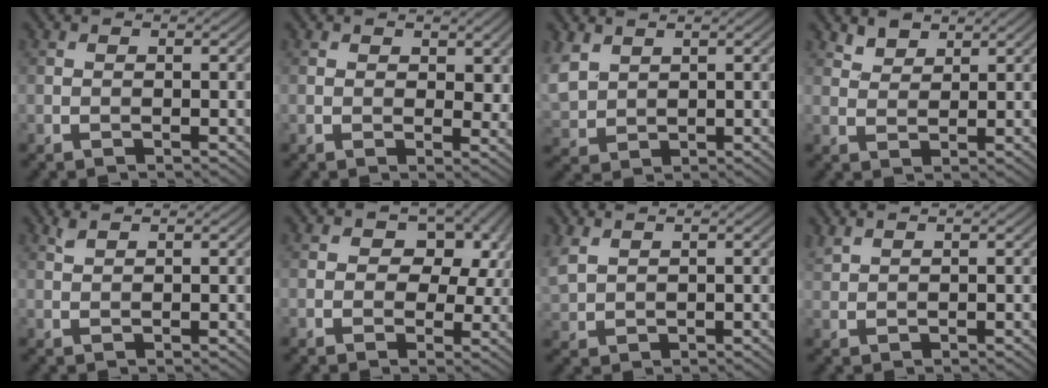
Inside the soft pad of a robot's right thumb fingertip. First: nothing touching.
{"total": 3.5, "force": [1.5, 2.2, 2.4], "torque": [-0.037, -0.005, 0.023]}
{"total": 4.8, "force": [2.6, 3.2, 2.5], "torque": [-0.084, 0.002, 0.062]}
{"total": 2.7, "force": [2.2, 1.2, 0.9], "torque": [-0.021, -0.001, 0.049]}
{"total": 1.1, "force": [0.9, 0.1, 0.6], "torque": [-0.022, 0.004, 0.021]}
{"total": 9.3, "force": [2.7, 6.4, 6.2], "torque": [-0.080, 0.005, 0.030]}
{"total": 3.1, "force": [2.0, 1.7, 1.7], "torque": [-0.060, 0.005, 0.051]}
{"total": 1.5, "force": [1.3, 0.3, 0.5], "torque": [-0.021, 0.006, 0.037]}